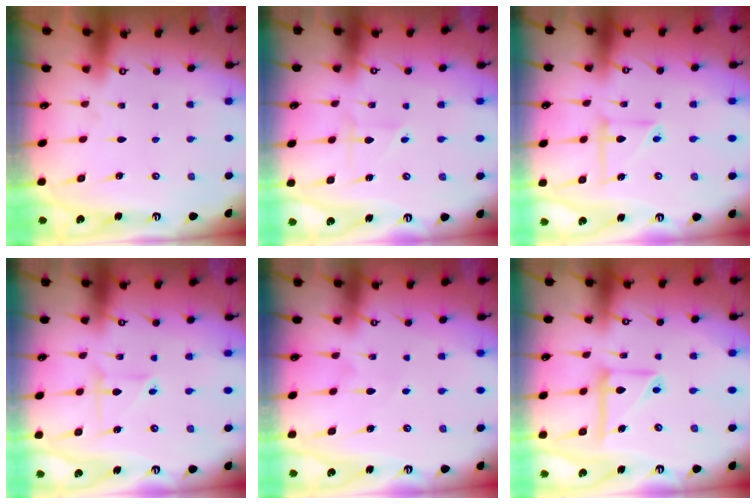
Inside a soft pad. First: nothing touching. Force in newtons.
{"total": 2.3, "press": 2.2, "slide": 0.9}
{"total": 6.0, "press": 6.0, "slide": 0.5}
{"total": 3.2, "press": 3.1, "slide": 0.7}
{"total": 4.6, "press": 4.6, "slide": 0.5}
{"total": 12.2, "press": 12.1, "slide": 1.3}